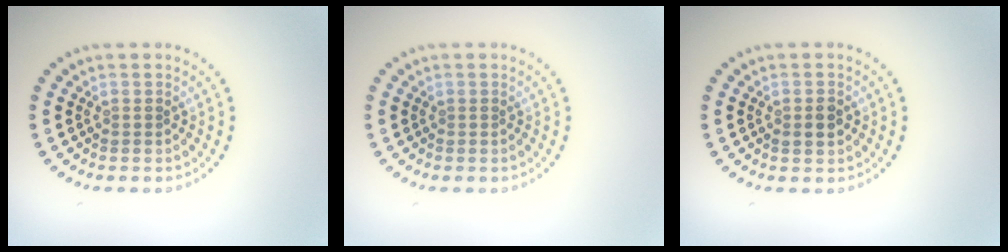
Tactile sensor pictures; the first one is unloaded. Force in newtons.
{"total": 0.0}
{"total": 1.3, "press": 1.3, "slide": 0.1}